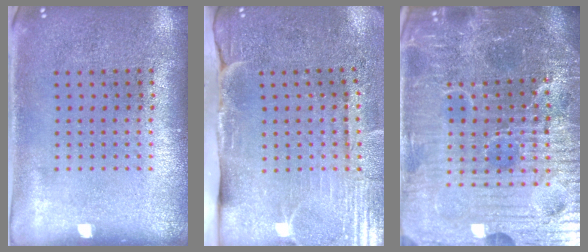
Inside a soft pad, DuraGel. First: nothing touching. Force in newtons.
{"total": 4.5, "press": 3.8, "slide": 2.4}
{"total": 6.6, "press": 6.1, "slide": 2.7}